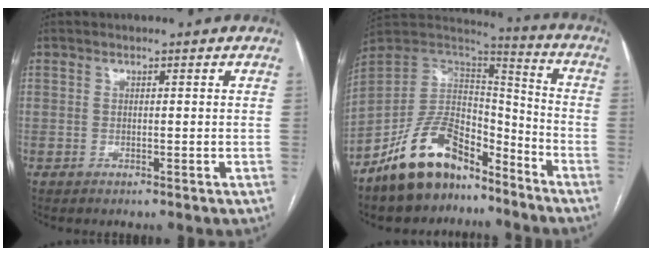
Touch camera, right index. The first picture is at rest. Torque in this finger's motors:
{"motor_torque": [0.12, -0.32, -0.02, -0.11]}